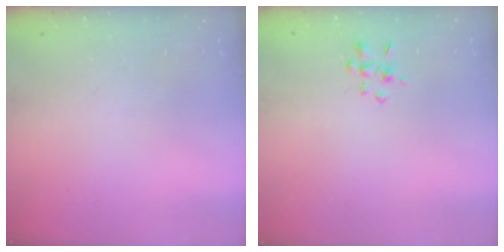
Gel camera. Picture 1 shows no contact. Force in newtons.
{"total": 3.4, "press": 3.2, "slide": 1.2}